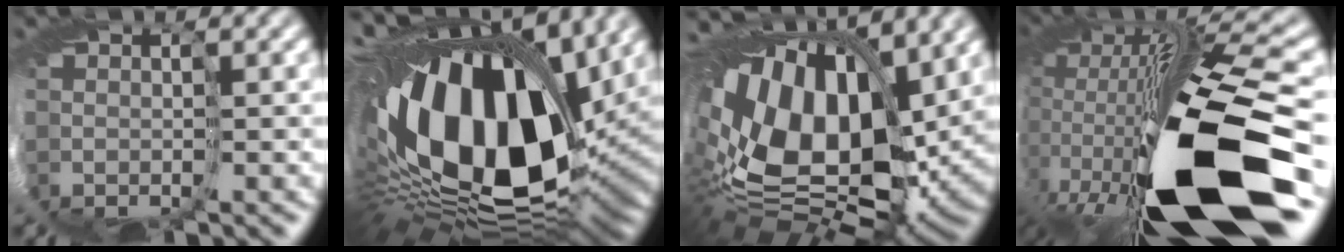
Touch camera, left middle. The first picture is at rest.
{"total": 17.7, "force": [2.9, 10.5, 14.0], "torque": [-0.293, -0.037, 0.055]}
{"total": 15.9, "force": [3.7, 9.9, 11.9], "torque": [-0.259, 0.003, 0.067]}
{"total": 15.6, "force": [-6.3, 4.2, 13.7], "torque": [-0.264, -0.049, -0.098]}